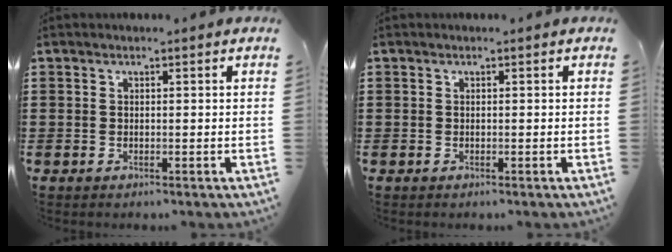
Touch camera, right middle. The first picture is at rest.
{"total": 0.0}